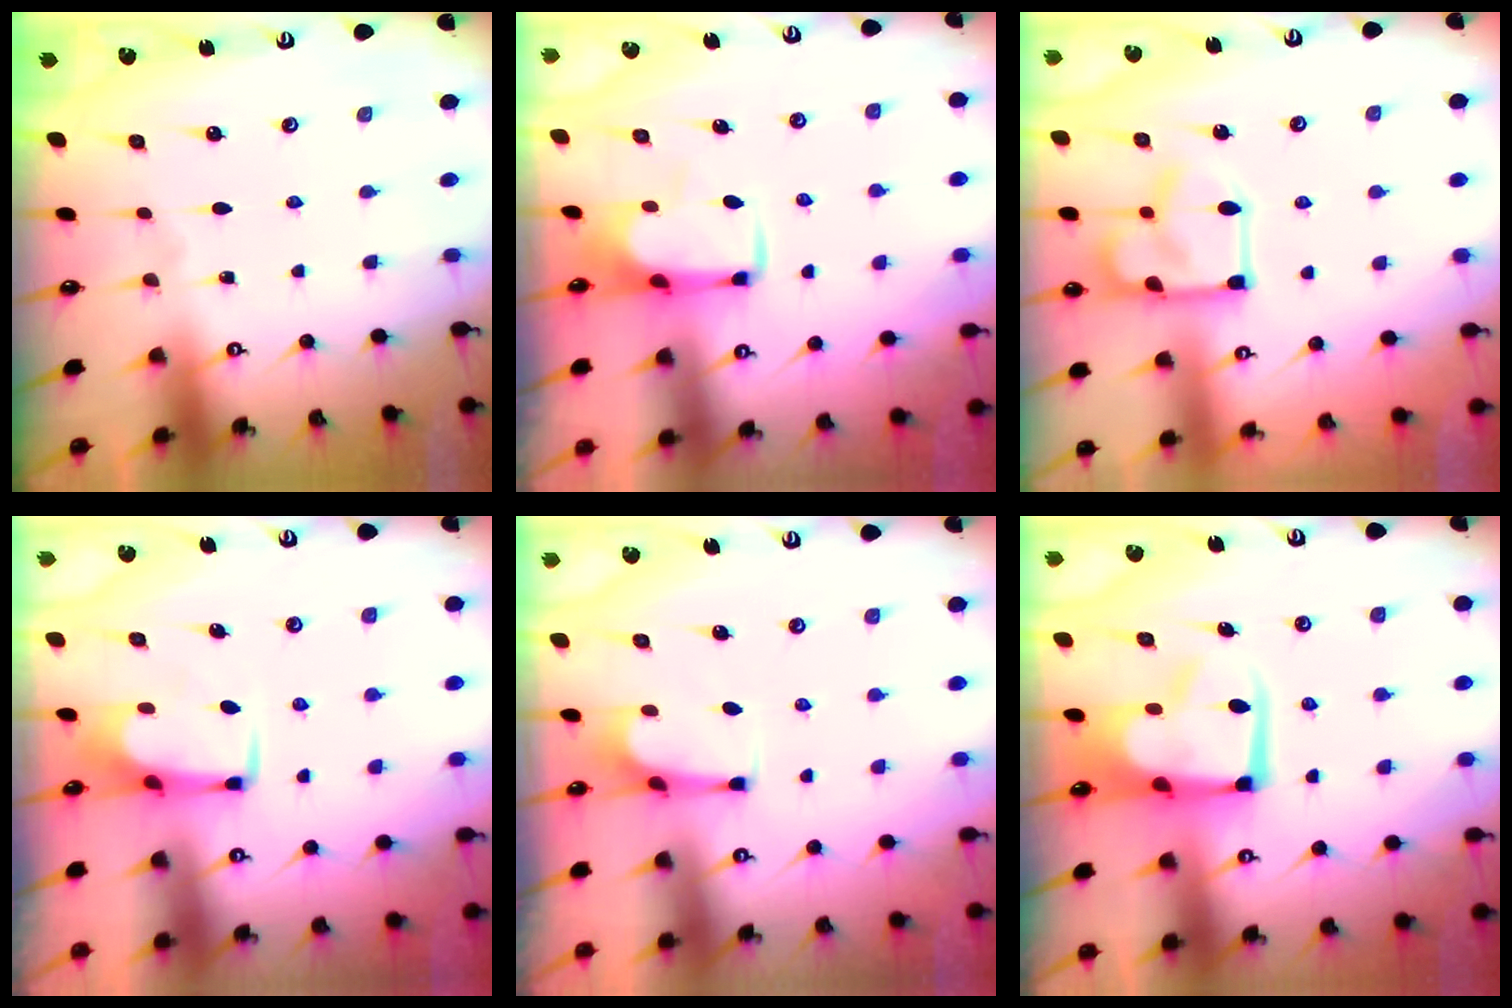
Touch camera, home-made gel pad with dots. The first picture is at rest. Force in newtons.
{"total": 1.6, "press": 1.5, "slide": 0.4}
{"total": 14.4, "press": 14.4, "slide": 1.0}
{"total": 1.8, "press": 1.7, "slide": 0.6}
{"total": 0.7, "press": 0.7, "slide": 0.3}
{"total": 5.2, "press": 5.0, "slide": 1.2}